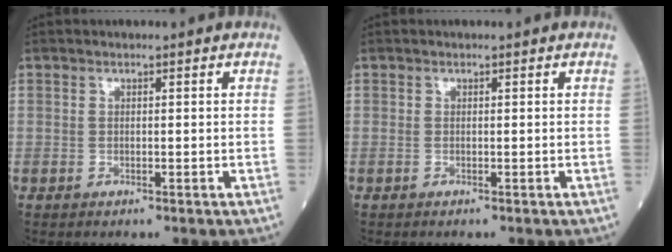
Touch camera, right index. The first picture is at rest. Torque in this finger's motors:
{"motor_torque": [0.07, -0.06, 0.04, 0.01]}